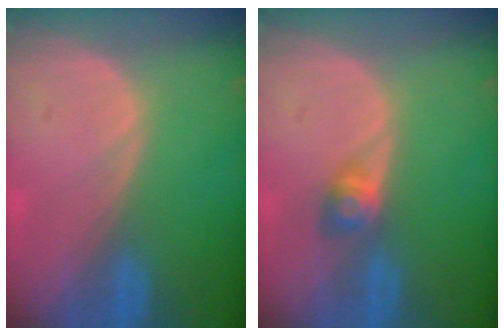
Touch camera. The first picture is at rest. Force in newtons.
{"total": 2.7, "press": 2.5, "slide": 1.1}